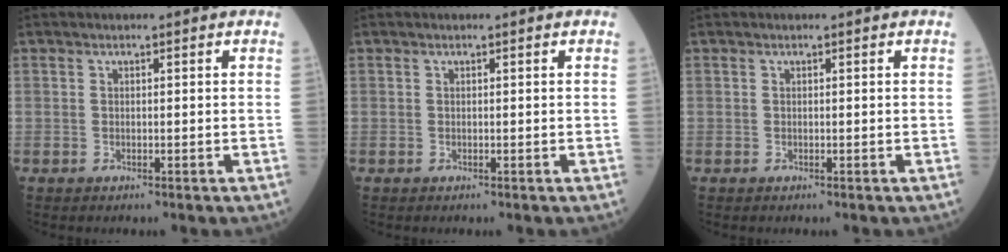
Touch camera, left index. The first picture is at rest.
{"total": 0.0}
{"total": 0.0}